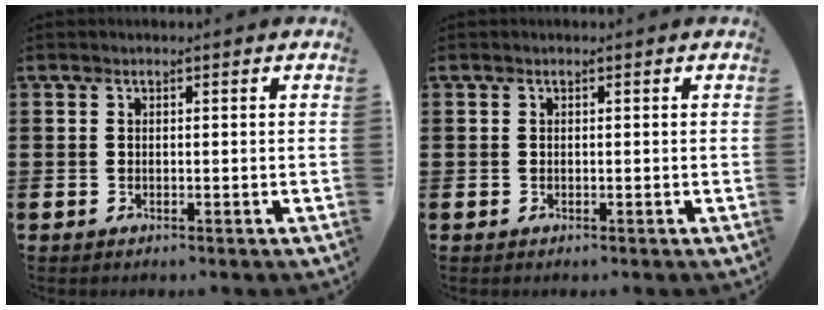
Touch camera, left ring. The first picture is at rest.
{"total": 0.0}